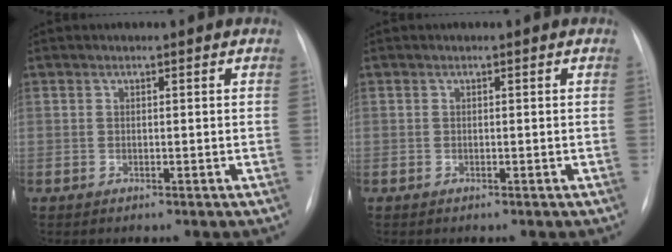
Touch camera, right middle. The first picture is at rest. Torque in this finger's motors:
{"motor_torque": [-0.01, -0.12, -0.04, -0.05]}